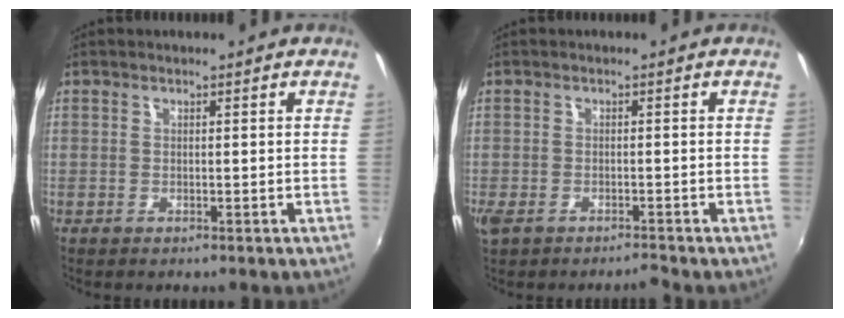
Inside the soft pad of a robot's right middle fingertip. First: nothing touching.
{"total": 3.3, "force": [-2.6, 0.9, 1.8], "torque": [-0.048, -0.014, -0.051]}